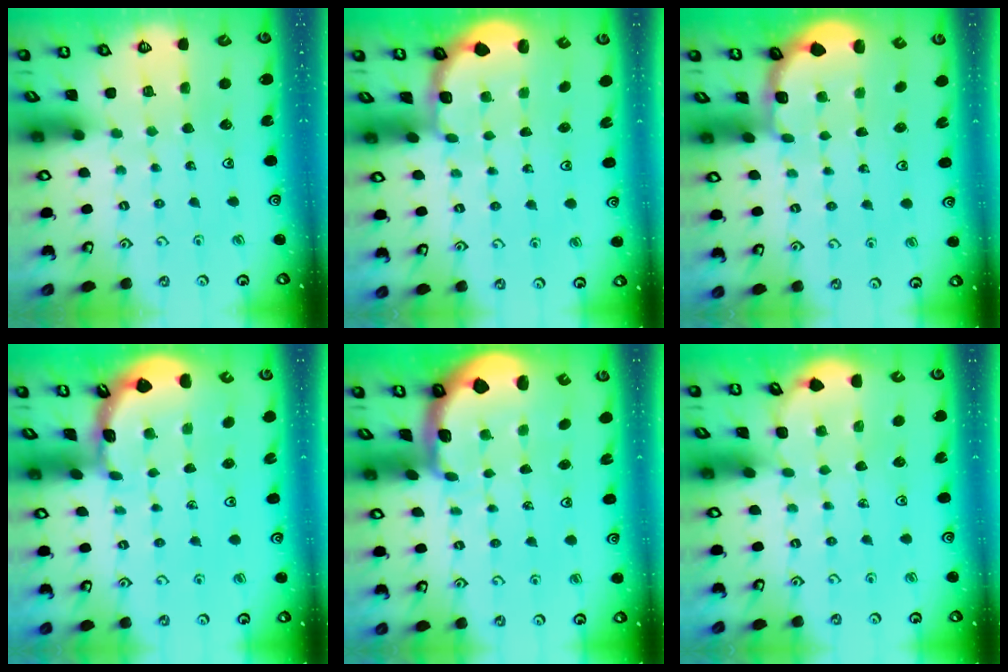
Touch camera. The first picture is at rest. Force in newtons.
{"total": 1.7, "press": 1.5, "slide": 0.7}
{"total": 1.8, "press": 1.6, "slide": 0.7}
{"total": 1.8, "press": 1.8, "slide": 0.1}
{"total": 1.7, "press": 1.6, "slide": 0.4}
{"total": 2.4, "press": 2.0, "slide": 1.3}